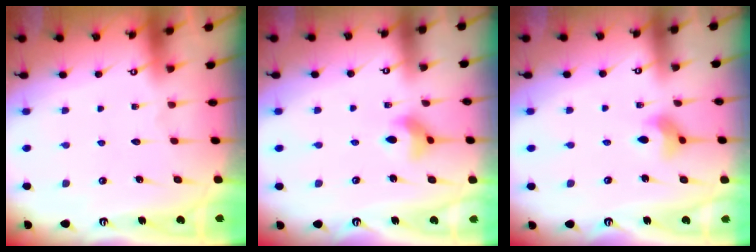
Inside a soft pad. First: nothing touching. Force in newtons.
{"total": 7.1, "press": 7.1, "slide": 0.5}
{"total": 7.5, "press": 7.3, "slide": 2.1}